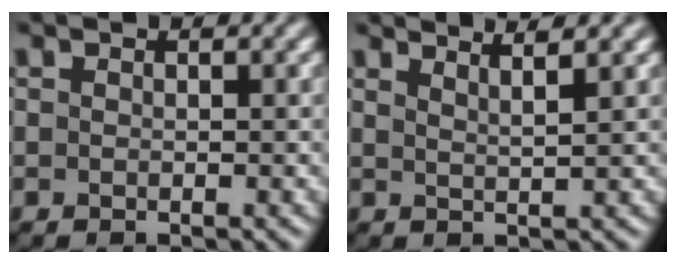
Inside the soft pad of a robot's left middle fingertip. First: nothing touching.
{"total": 3.3, "force": [2.6, 0.8, 1.9], "torque": [-0.001, 0.016, 0.013]}